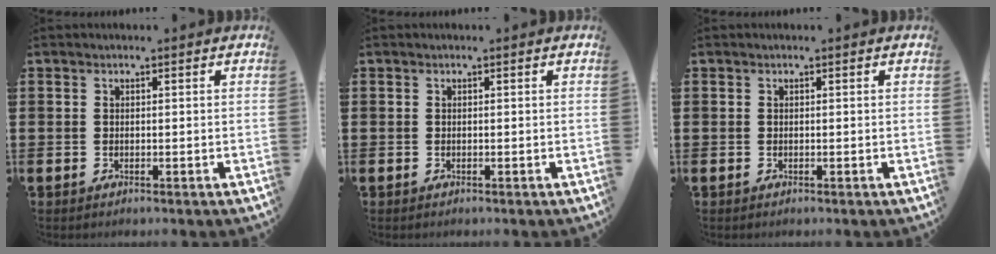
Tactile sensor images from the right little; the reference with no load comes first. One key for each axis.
{"total": 0.0}
{"total": 0.0}